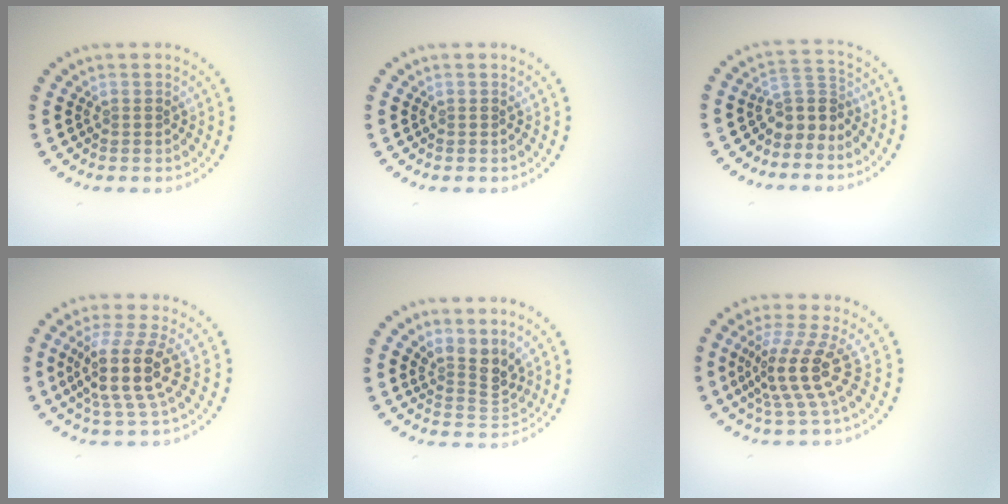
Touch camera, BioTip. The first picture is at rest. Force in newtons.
{"total": 0.0}
{"total": 2.9, "press": 1.9, "slide": 2.1}
{"total": 4.7, "press": 3.8, "slide": 2.8}
{"total": 3.0, "press": 2.1, "slide": 2.1}
{"total": 4.3, "press": 3.0, "slide": 3.1}